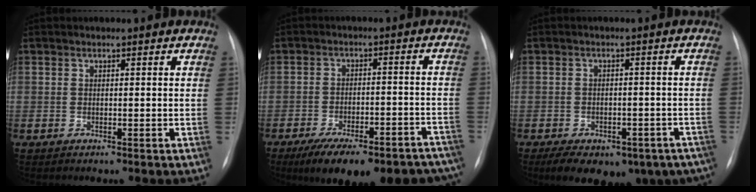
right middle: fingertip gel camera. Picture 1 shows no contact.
{"total": 21.0, "force": [-16.8, 7.2, 10.3], "torque": [-0.116, 0.016, -0.217]}
{"total": 17.8, "force": [-11.7, 10.0, 8.9], "torque": [-0.146, -0.002, -0.136]}